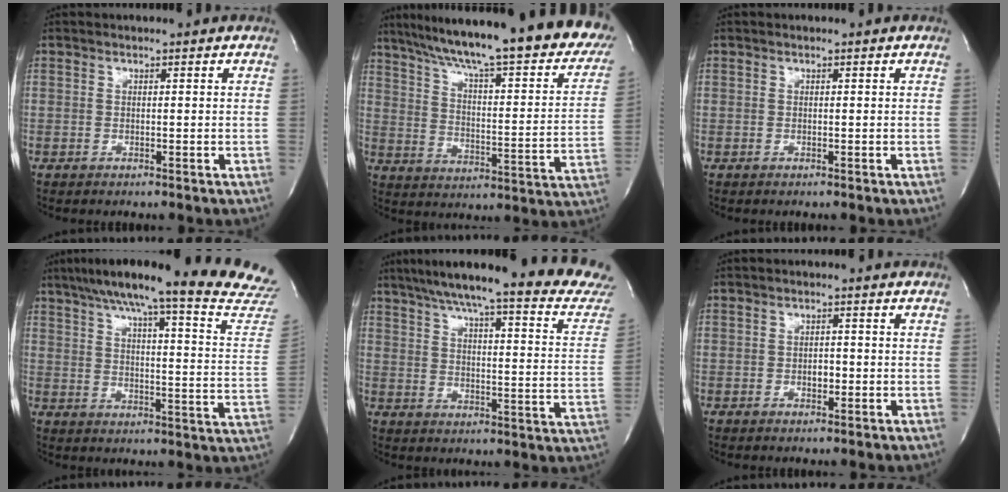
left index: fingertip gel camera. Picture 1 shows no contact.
{"total": 32.3, "force": [25.6, 5.5, 18.9], "torque": [-0.263, -0.027, 0.333]}
{"total": 0.0}
{"total": 28.5, "force": [25.2, 0.2, 13.4], "torque": [-0.199, -0.081, 0.309]}
{"total": 25.9, "force": [23.1, 1.1, 11.8], "torque": [-0.177, -0.073, 0.284]}
{"total": 1.7, "force": [-0.5, 1.0, 1.3], "torque": [-0.020, 0.002, -0.007]}